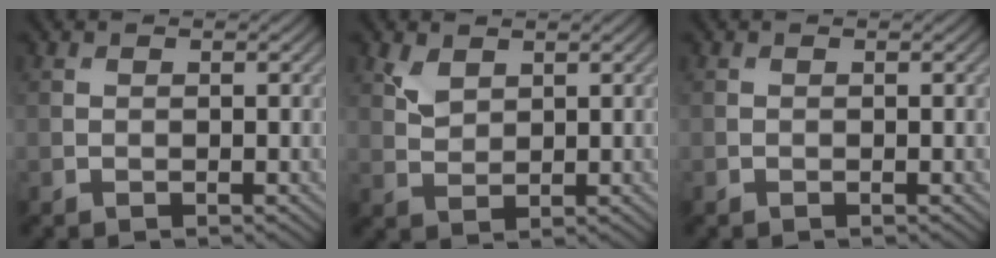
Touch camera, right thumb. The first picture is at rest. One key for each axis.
{"total": 2.8, "fx": 1.7, "fy": 1.7, "fz": 1.4, "tx": -0.039, "ty": -0.004, "tz": 0.039}
{"total": 0.0}